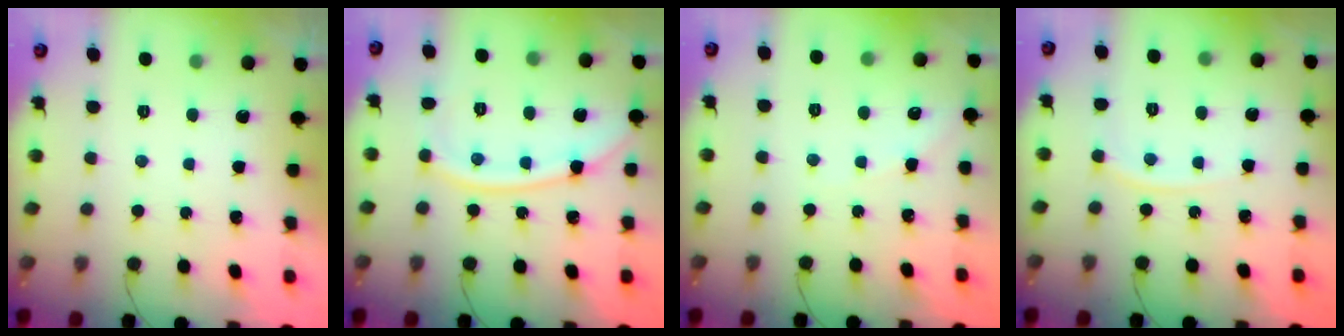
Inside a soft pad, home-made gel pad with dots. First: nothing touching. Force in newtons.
{"total": 10.0, "press": 10.0, "slide": 0.4}
{"total": 3.2, "press": 3.1, "slide": 0.5}
{"total": 5.5, "press": 5.5, "slide": 0.8}